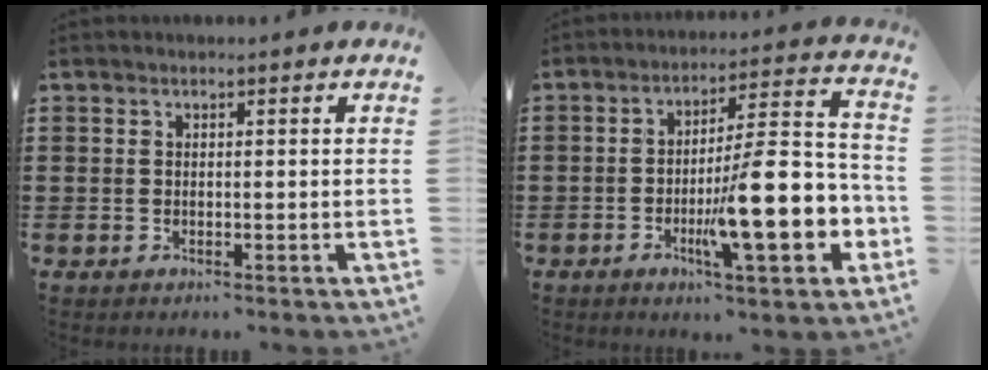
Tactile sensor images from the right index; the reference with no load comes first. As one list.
[{"total": 15.8, "force": [-4.2, 3.9, 14.7], "torque": [-0.224, -0.008, -0.068]}]